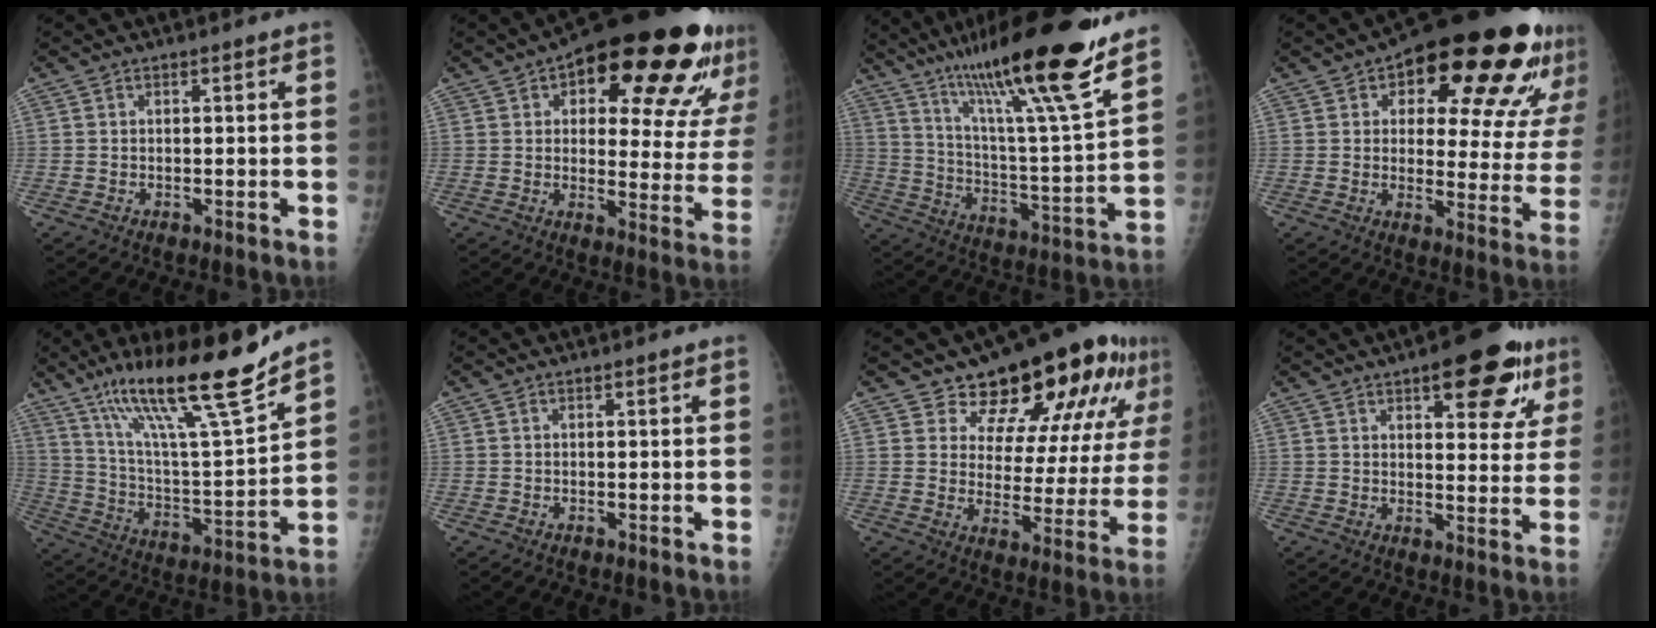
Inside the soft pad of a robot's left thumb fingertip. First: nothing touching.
{"total": 26.1, "force": [14.6, 10.2, 19.0], "torque": [-0.220, -0.026, 0.197]}
{"total": 25.4, "force": [18.0, 2.0, 17.9], "torque": [-0.277, -0.063, 0.300]}
{"total": 25.4, "force": [14.7, 10.6, 17.8], "torque": [-0.199, -0.037, 0.195]}
{"total": 22.0, "force": [15.5, 2.5, 15.5], "torque": [-0.242, -0.070, 0.274]}
{"total": 0.0}
{"total": 18.4, "force": [11.7, 8.3, 11.6], "torque": [-0.113, -0.062, 0.154]}
{"total": 11.7, "force": [6.5, 5.4, 8.1], "torque": [-0.052, -0.023, 0.080]}